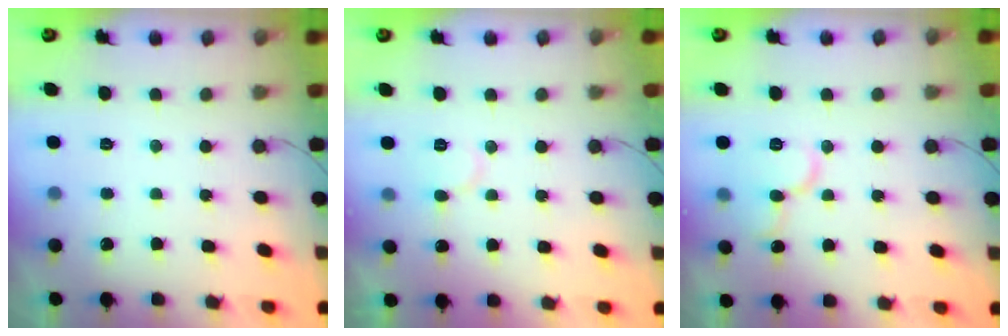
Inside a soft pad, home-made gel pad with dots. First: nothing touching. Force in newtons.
{"total": 6.8, "press": 6.8, "slide": 0.7}
{"total": 9.8, "press": 9.7, "slide": 1.3}